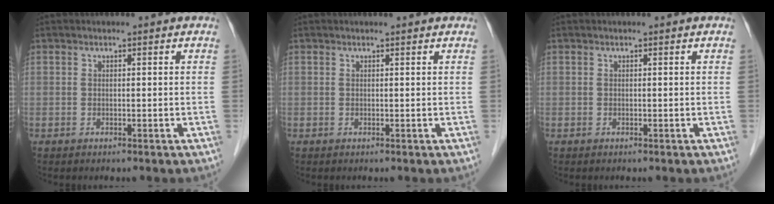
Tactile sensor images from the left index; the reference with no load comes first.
{"total": 0.9, "force": [0.9, 0.0, 0.2], "torque": [-0.010, 0.005, 0.010]}
{"total": 0.0}